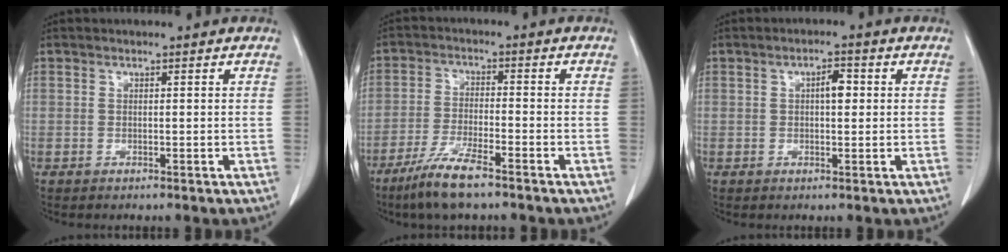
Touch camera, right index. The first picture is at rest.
{"total": 7.6, "force": [-5.5, 0.7, 5.2], "torque": [-0.109, -0.018, -0.105]}
{"total": 2.8, "force": [0.5, 1.0, 2.6], "torque": [-0.041, 0.004, 0.005]}